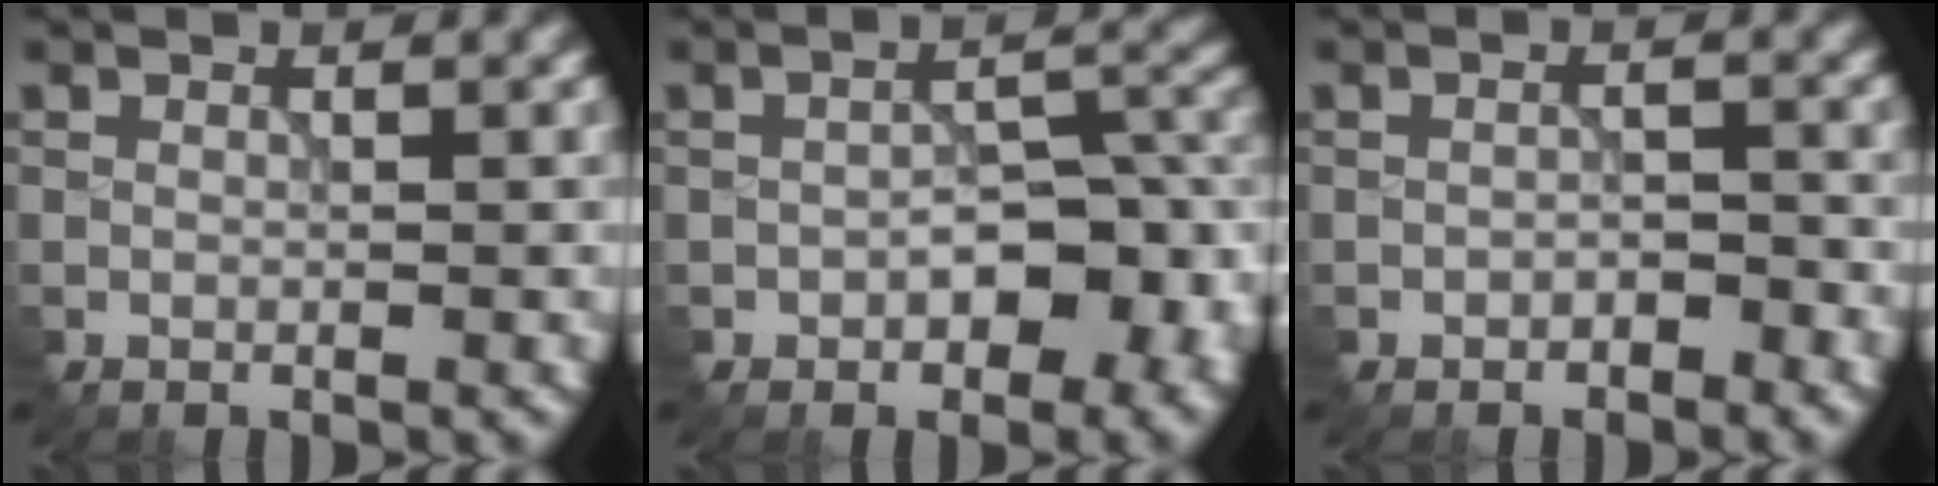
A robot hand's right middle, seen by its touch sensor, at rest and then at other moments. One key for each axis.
{"total": 7.8, "fx": -2.3, "fy": 4.5, "fz": 5.9, "tx": -0.079, "ty": -0.006, "tz": -0.031}
{"total": 1.5, "fx": -1.0, "fy": 0.9, "fz": 0.6, "tx": -0.016, "ty": 0.001, "tz": -0.015}